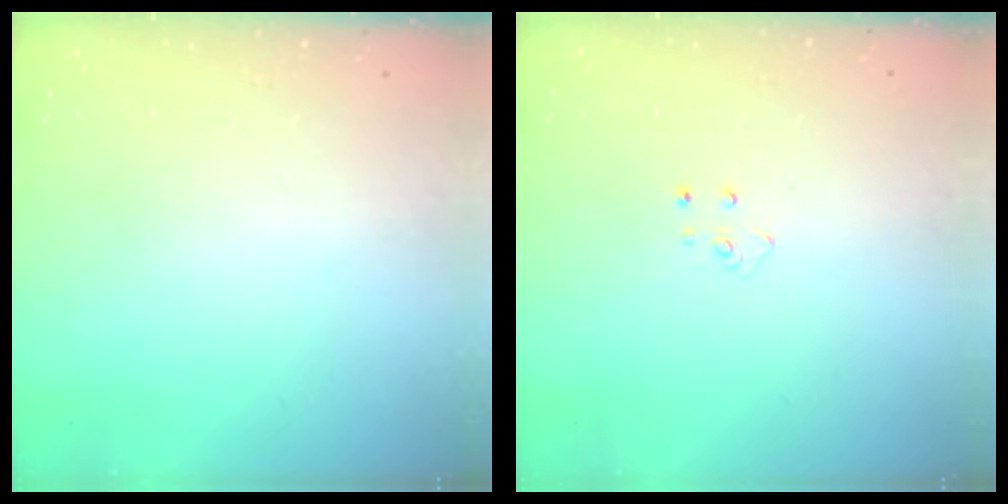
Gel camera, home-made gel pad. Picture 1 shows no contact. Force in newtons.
{"total": 4.7, "press": 4.6, "slide": 0.4}